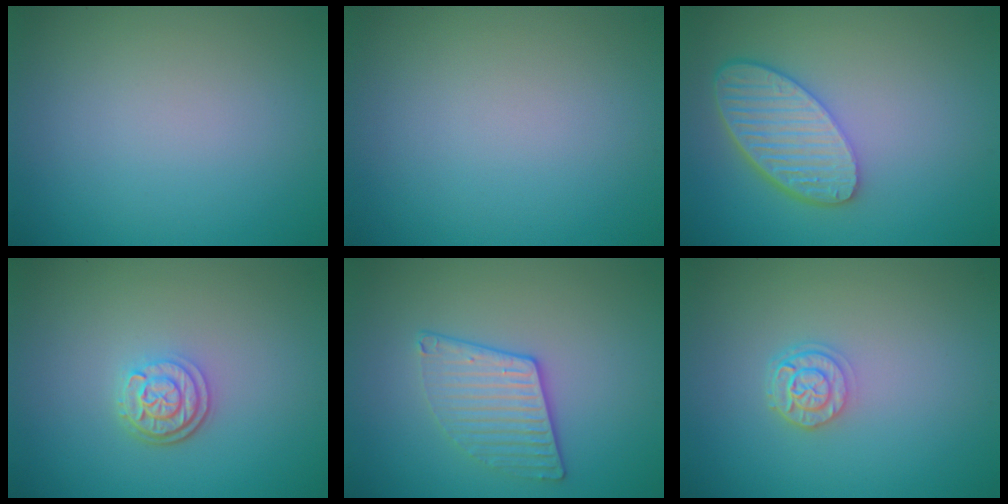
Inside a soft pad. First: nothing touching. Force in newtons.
{"total": 0.0}
{"total": 5.6, "press": 4.5, "slide": 3.4}
{"total": 2.9, "press": 2.4, "slide": 1.7}
{"total": 3.1, "press": 2.9, "slide": 1.1}
{"total": 2.4, "press": 1.9, "slide": 1.4}